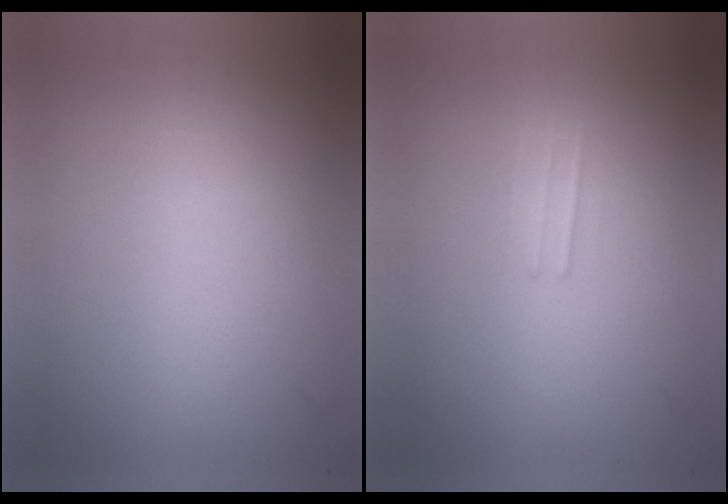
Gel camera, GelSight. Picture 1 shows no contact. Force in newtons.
{"total": 1.1}